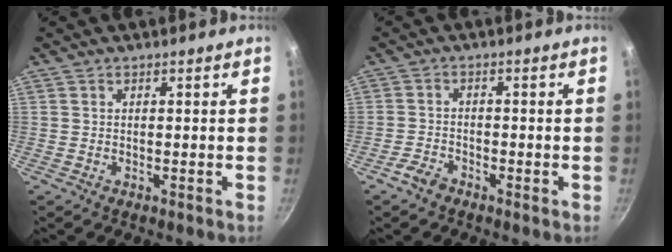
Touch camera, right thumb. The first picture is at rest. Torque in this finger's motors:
{"motor_torque": [0.17, -0.11, 0.41, -0.21, 0.08]}